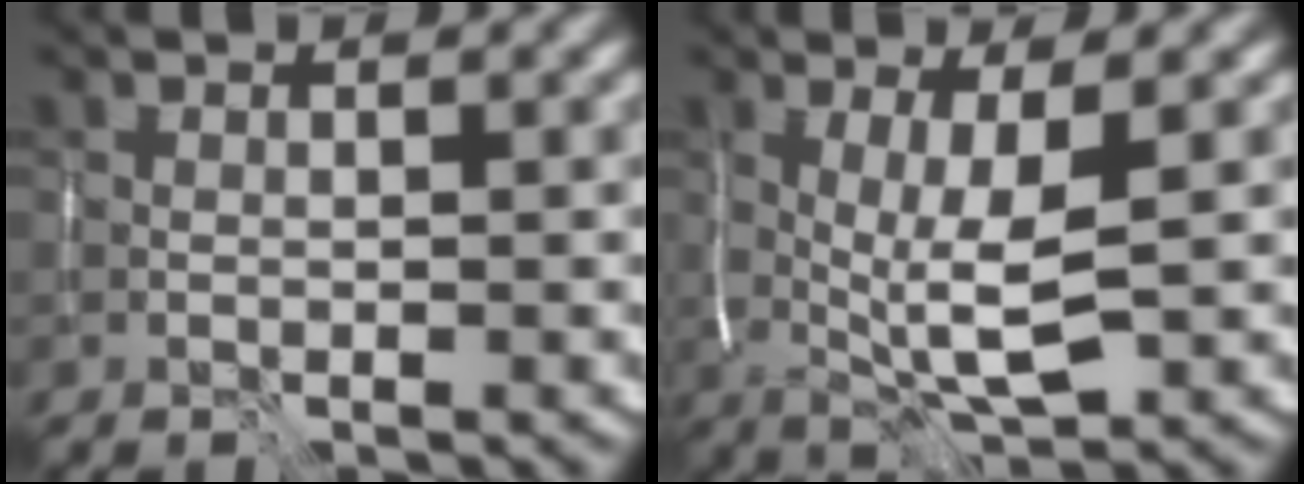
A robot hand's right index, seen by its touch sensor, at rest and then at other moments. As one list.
[{"total": 5.6, "force": [-0.2, 1.7, 5.4], "torque": [-0.106, -0.010, 0.001]}]